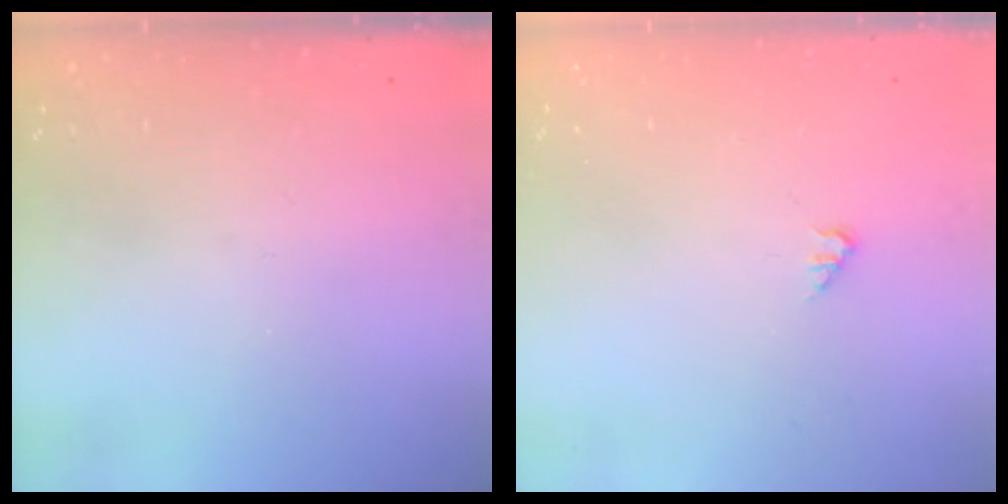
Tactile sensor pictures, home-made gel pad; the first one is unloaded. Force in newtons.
{"total": 1.2, "press": 1.1, "slide": 0.2}